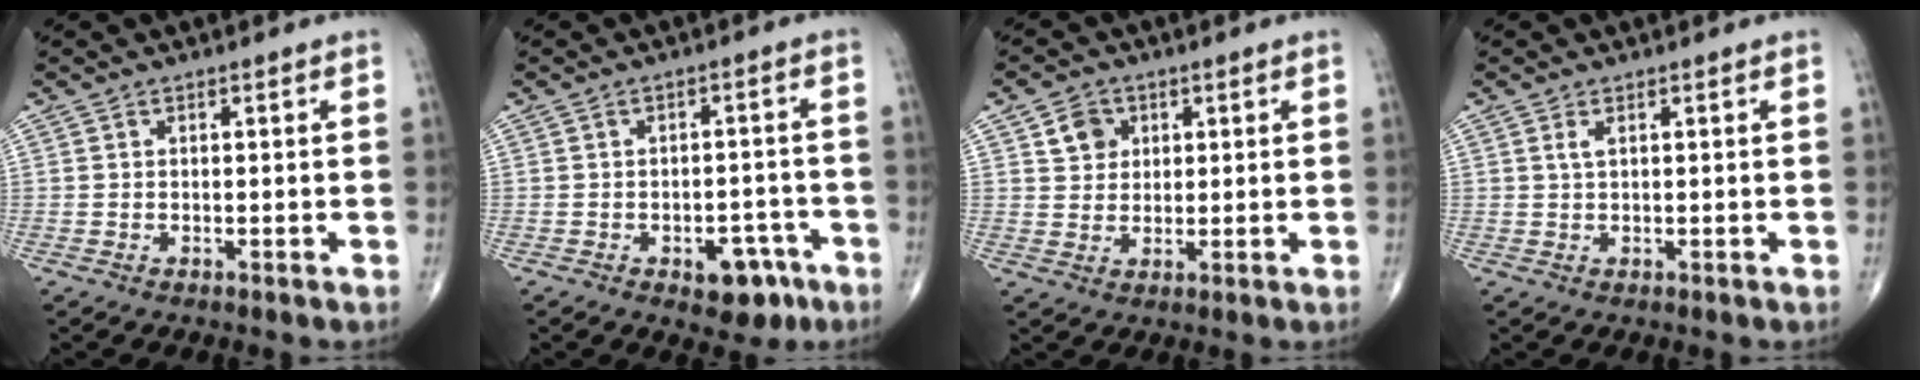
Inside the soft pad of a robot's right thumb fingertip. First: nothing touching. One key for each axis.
{"total": 7.4, "fx": -3.8, "fy": 4.2, "fz": 4.7, "tx": -0.032, "ty": 0.026, "tz": -0.043}
{"total": 4.8, "fx": 1.9, "fy": 4.0, "fz": 1.7, "tx": -0.008, "ty": -0.007, "tz": 0.032}
{"total": 1.2, "fx": 0.5, "fy": 0.4, "fz": 1.0, "tx": -0.023, "ty": 0.005, "tz": 0.012}